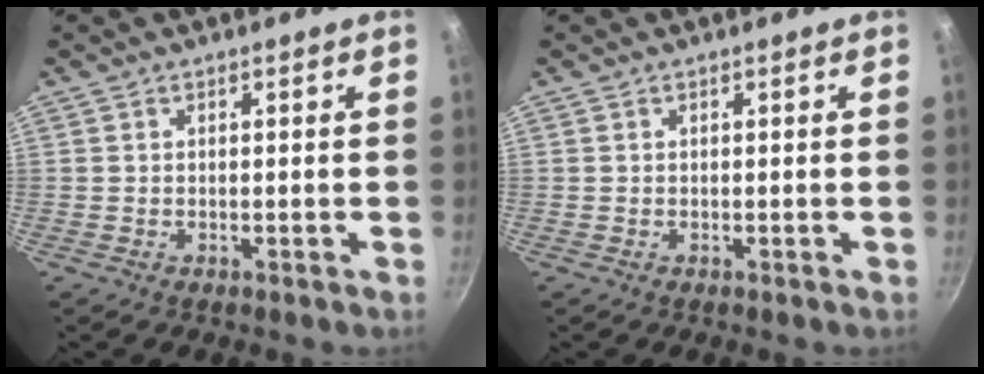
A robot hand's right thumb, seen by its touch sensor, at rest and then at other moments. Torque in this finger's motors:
{"motor_torque": [0.00, 0.00, 0.00, 0.01, 0.00]}